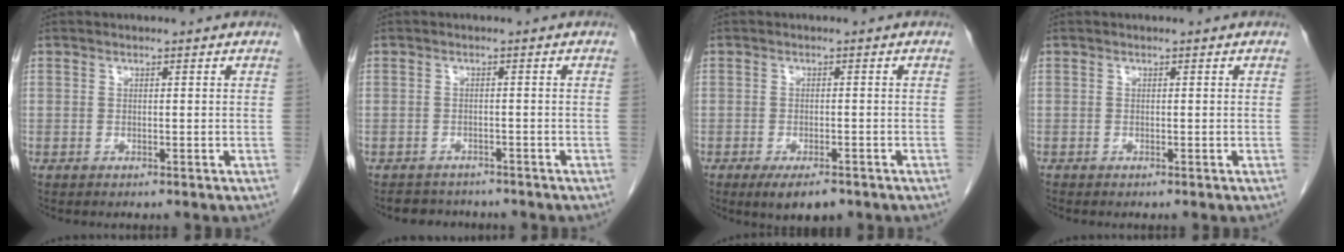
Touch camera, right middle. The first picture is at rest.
{"total": 4.0, "force": [-3.7, 1.5, 0.2], "torque": [-0.007, -0.003, -0.052]}
{"total": 5.9, "force": [-3.9, 2.0, 3.9], "torque": [-0.062, -0.011, -0.057]}
{"total": 0.0}